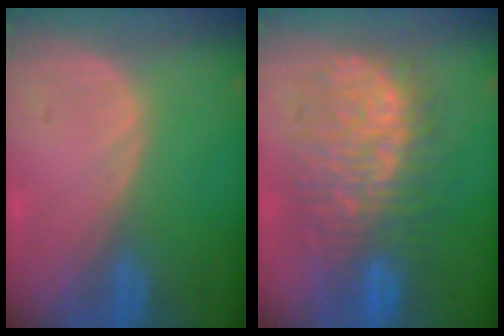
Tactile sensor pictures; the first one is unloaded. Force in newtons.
{"total": 11.6, "press": 11.6, "slide": 1.3}